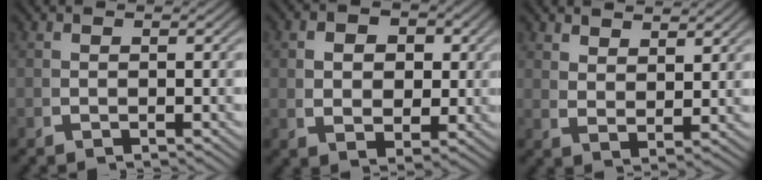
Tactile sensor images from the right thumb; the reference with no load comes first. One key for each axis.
{"total": 4.8, "fx": 0.7, "fy": 3.4, "fz": 3.3, "tx": -0.053, "ty": -0.015, "tz": 0.025}
{"total": 2.8, "fx": 2.6, "fy": 0.4, "fz": 1.2, "tx": -0.015, "ty": -0.001, "tz": 0.055}